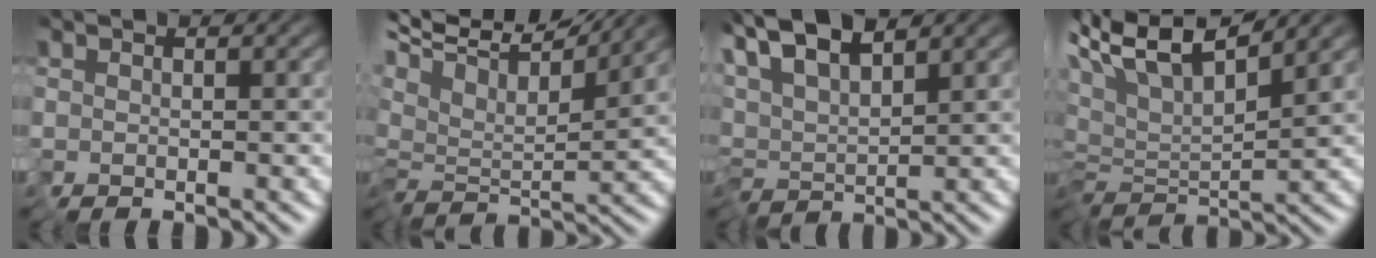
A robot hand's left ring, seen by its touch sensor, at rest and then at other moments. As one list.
[{"total": 9.3, "force": [8.3, 0.8, 4.2], "torque": [-0.100, 0.019, 0.120]}, {"total": 6.9, "force": [4.9, 1.9, 4.4], "torque": [-0.112, 0.020, 0.090]}, {"total": 7.1, "force": [4.2, 1.3, 5.6], "torque": [-0.116, 0.017, 0.069]}]